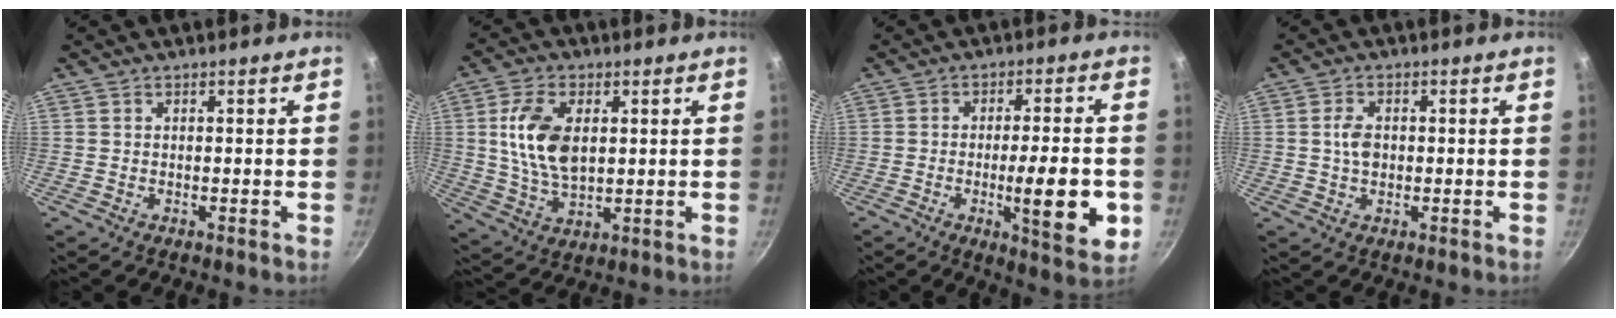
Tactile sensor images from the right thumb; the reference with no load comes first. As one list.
[{"total": 11.7, "force": [2.2, 6.8, 9.4], "torque": [-0.168, -0.008, 0.044]}, {"total": 13.3, "force": [-3.1, 3.0, 12.6], "torque": [-0.169, 0.002, -0.043]}, {"total": 3.6, "force": [0.1, 2.4, 2.7], "torque": [-0.043, 0.005, -0.001]}]